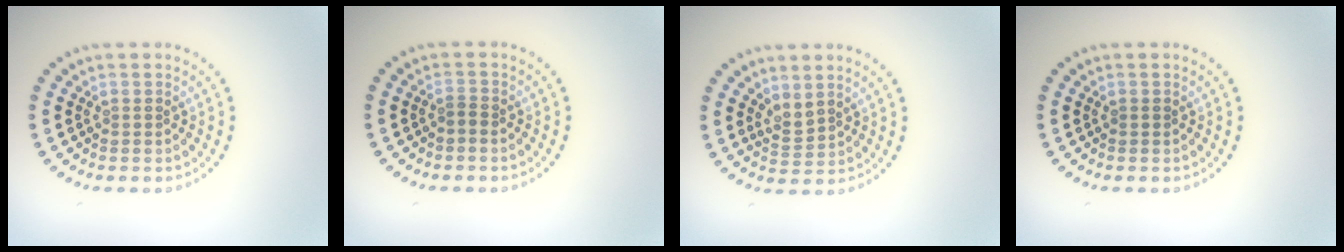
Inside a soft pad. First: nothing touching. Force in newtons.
{"total": 0.6, "press": 0.3, "slide": 0.5}
{"total": 1.7, "press": 1.2, "slide": 1.1}
{"total": 0.5, "press": 0.5, "slide": 0.1}